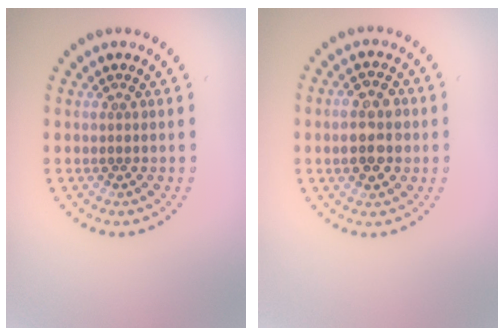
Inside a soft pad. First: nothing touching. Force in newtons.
{"total": 4.4, "press": 4.3, "slide": 0.5}